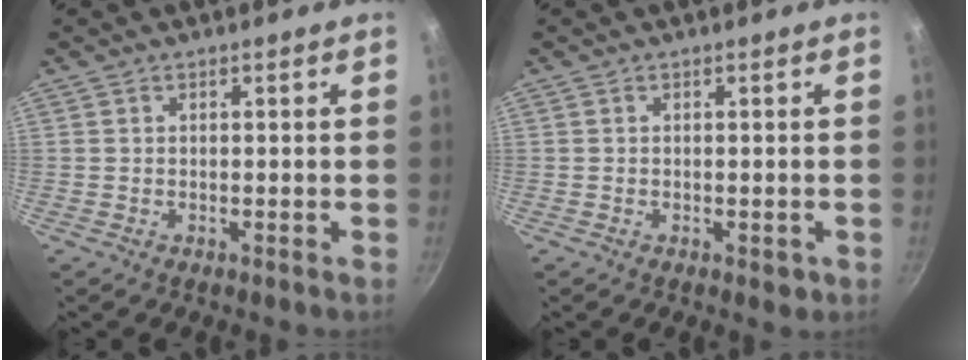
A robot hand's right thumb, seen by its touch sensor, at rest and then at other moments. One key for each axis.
{"total": 1.8, "fx": -0.6, "fy": 0.9, "fz": 1.5, "tx": -0.019, "ty": -0.003, "tz": -0.007}